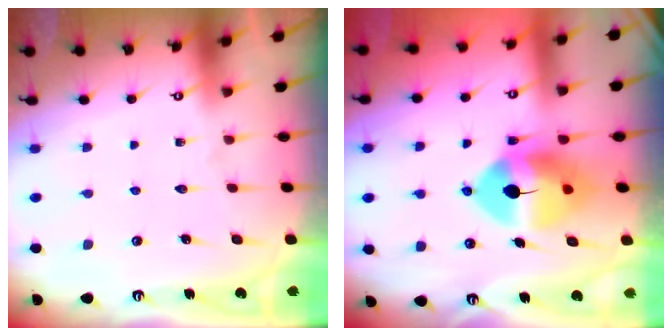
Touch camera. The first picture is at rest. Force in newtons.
{"total": 12.2, "press": 11.9, "slide": 2.3}